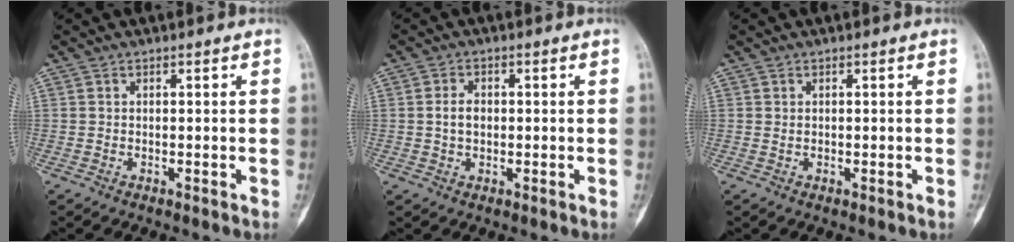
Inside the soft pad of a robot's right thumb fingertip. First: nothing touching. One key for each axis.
{"total": 3.7, "fx": 0.0, "fy": 2.5, "fz": 2.6, "tx": -0.046, "ty": 0.006, "tz": 0.000}
{"total": 0.0}